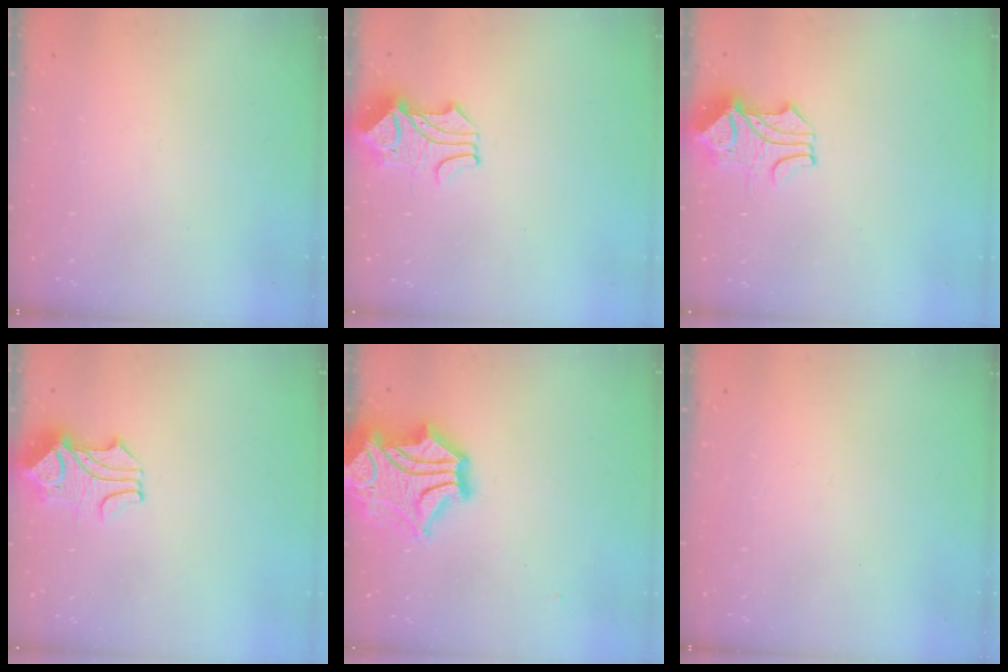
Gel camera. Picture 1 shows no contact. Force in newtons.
{"total": 1.6, "press": 1.2, "slide": 1.0}
{"total": 1.7, "press": 1.3, "slide": 1.2}
{"total": 1.7, "press": 1.2, "slide": 1.1}
{"total": 9.1, "press": 8.8, "slide": 2.2}
{"total": 0.0}